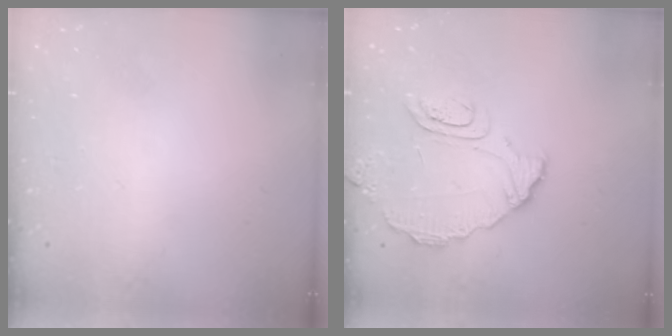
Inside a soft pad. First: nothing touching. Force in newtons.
{"total": 9.2, "press": 9.1, "slide": 1.0}